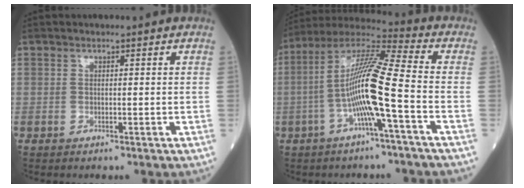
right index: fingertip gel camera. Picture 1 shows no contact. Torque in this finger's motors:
{"motor_torque": [1.08, -0.73, 0.86, 0.21]}